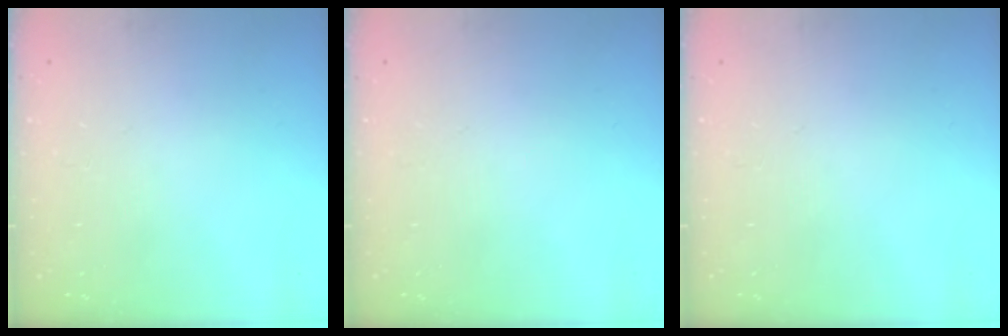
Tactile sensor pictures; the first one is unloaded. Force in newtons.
{"total": 0.0}
{"total": 0.0}